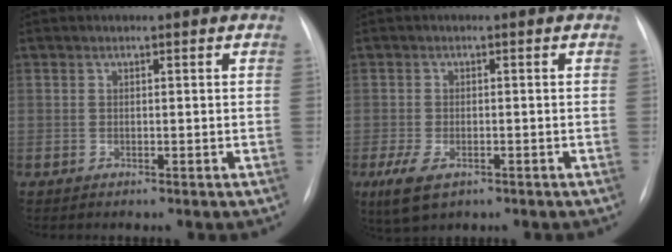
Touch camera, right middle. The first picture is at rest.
{"total": 4.8, "force": [-2.4, 2.3, 3.5], "torque": [-0.081, -0.010, -0.034]}